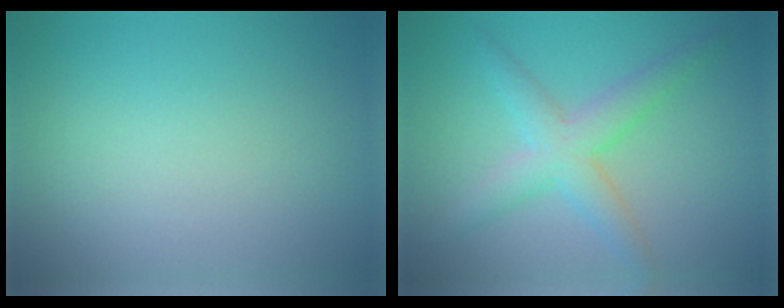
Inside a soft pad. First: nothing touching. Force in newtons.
{"total": 4.1, "press": 4.1, "slide": 0.1}